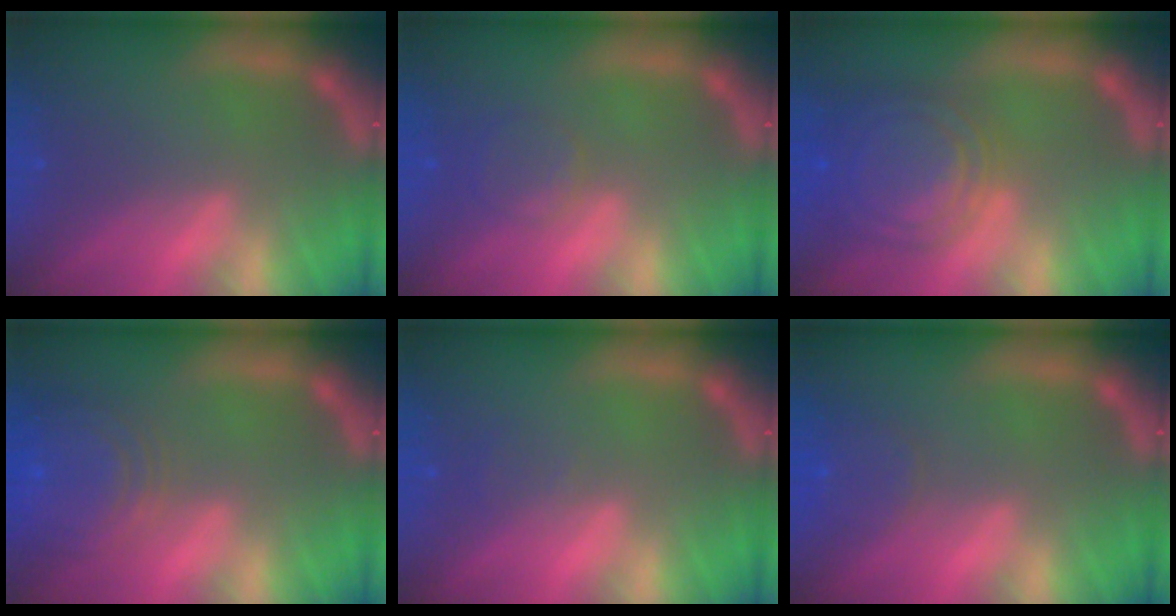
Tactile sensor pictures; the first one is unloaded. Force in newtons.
{"total": 2.4}
{"total": 9.1}
{"total": 8.5}
{"total": 0.9}
{"total": 2.4}